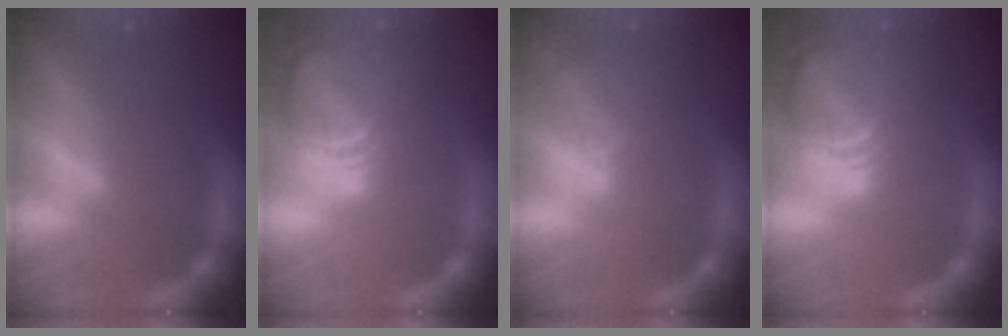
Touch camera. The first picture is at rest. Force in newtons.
{"total": 9.5}
{"total": 2.9}
{"total": 9.5}